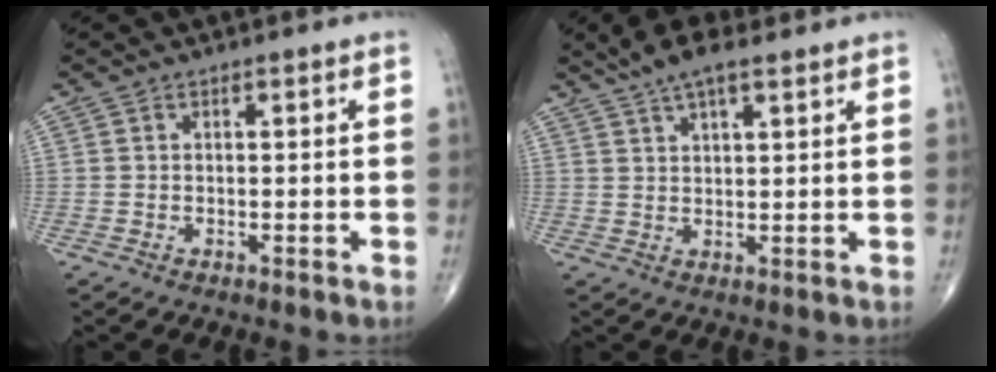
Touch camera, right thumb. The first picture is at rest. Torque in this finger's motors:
{"motor_torque": [-0.64, 0.77, 0.59, 0.48, 0.05]}